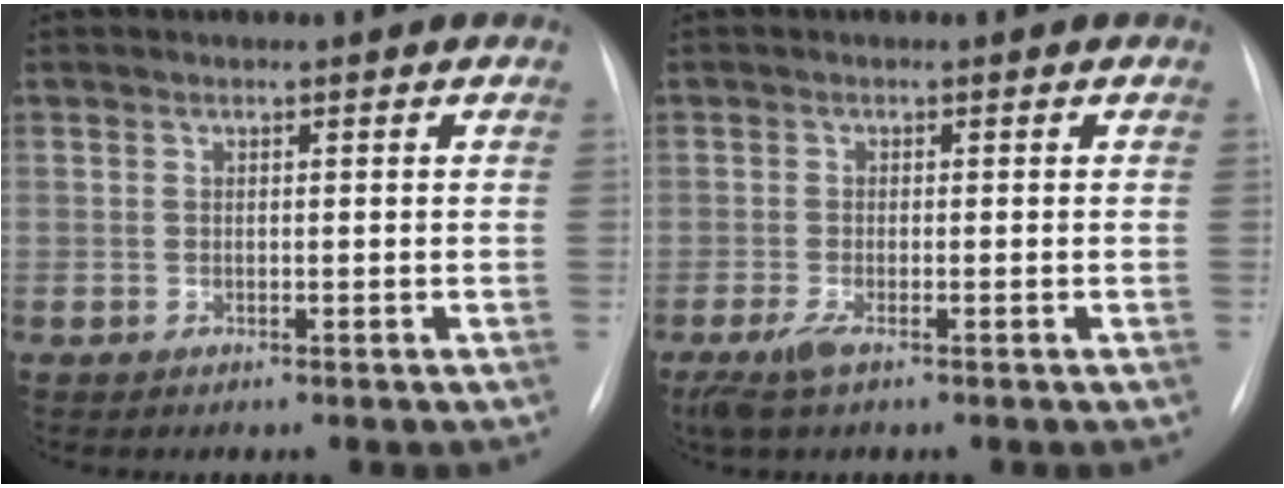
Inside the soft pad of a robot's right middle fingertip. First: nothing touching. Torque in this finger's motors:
{"motor_torque": [0.69, -0.59, 0.25, 0.04]}